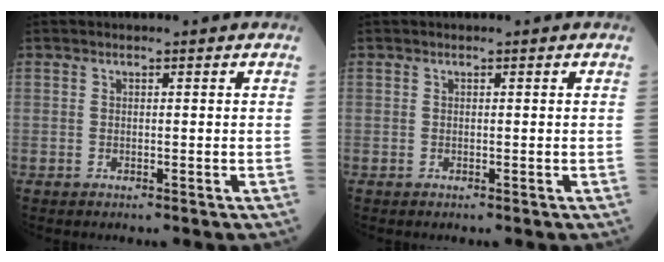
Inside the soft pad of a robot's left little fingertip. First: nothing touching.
{"total": 0.0}